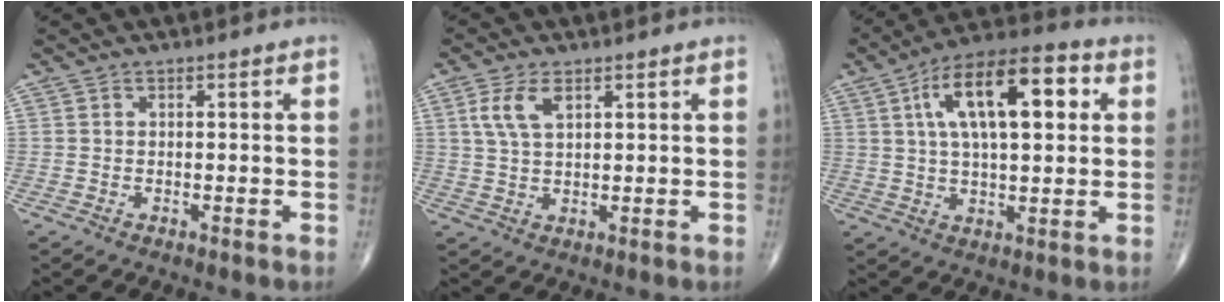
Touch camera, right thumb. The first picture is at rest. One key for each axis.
{"total": 5.3, "fx": 2.3, "fy": 2.6, "fz": 4.1, "tx": -0.088, "ty": -0.001, "tz": 0.048}
{"total": 17.5, "fx": 5.0, "fy": 7.4, "fz": 15.1, "tx": -0.231, "ty": 0.014, "tz": 0.073}